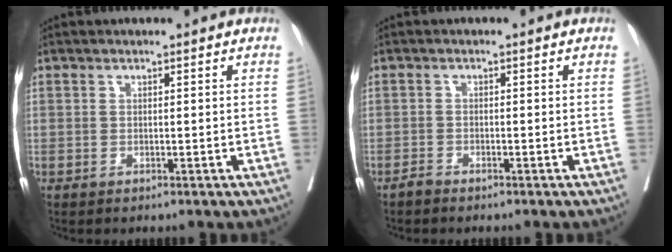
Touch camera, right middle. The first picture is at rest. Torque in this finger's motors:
{"motor_torque": [0.08, -0.09, 0.03, 0.01]}